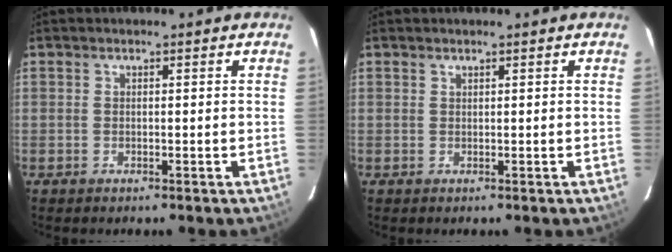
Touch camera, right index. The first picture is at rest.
{"total": 0.0}